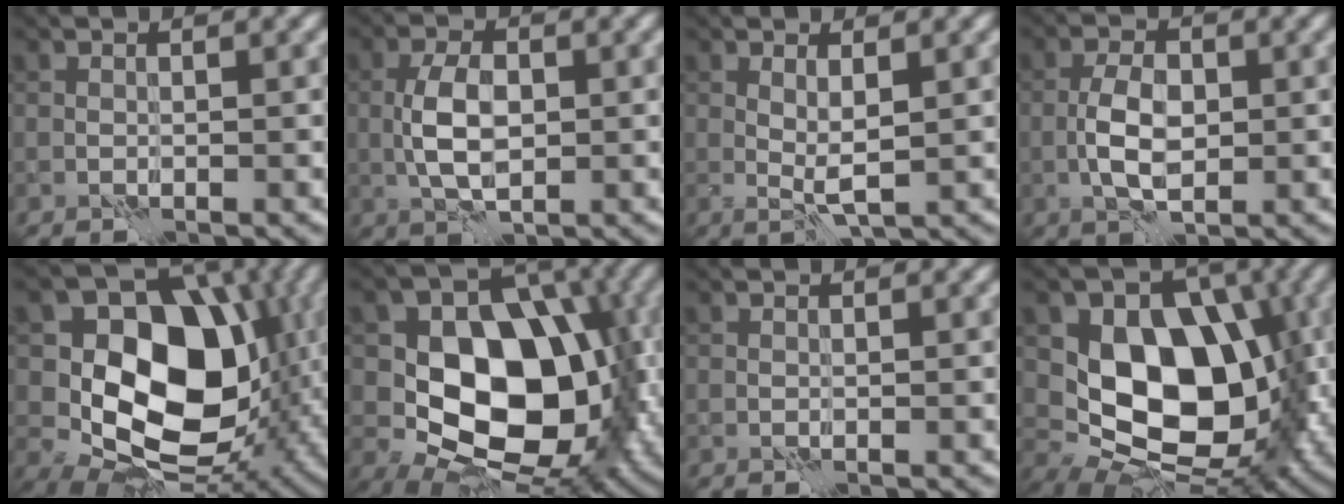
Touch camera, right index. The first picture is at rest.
{"total": 4.2, "force": [-0.4, 2.3, 3.5], "torque": [-0.074, 0.001, -0.007]}
{"total": 1.6, "force": [0.4, 0.2, 1.6], "torque": [-0.030, -0.009, 0.009]}
{"total": 3.8, "force": [-0.8, 2.0, 3.2], "torque": [-0.065, 0.002, -0.017]}
{"total": 13.2, "force": [0.3, 9.7, 9.0], "torque": [-0.124, -0.018, 0.003]}
{"total": 12.0, "force": [-1.2, 8.4, 8.5], "torque": [-0.113, -0.003, -0.023]}
{"total": 0.0}
{"total": 11.7, "force": [0.4, 8.3, 8.2], "torque": [-0.111, -0.014, 0.006]}